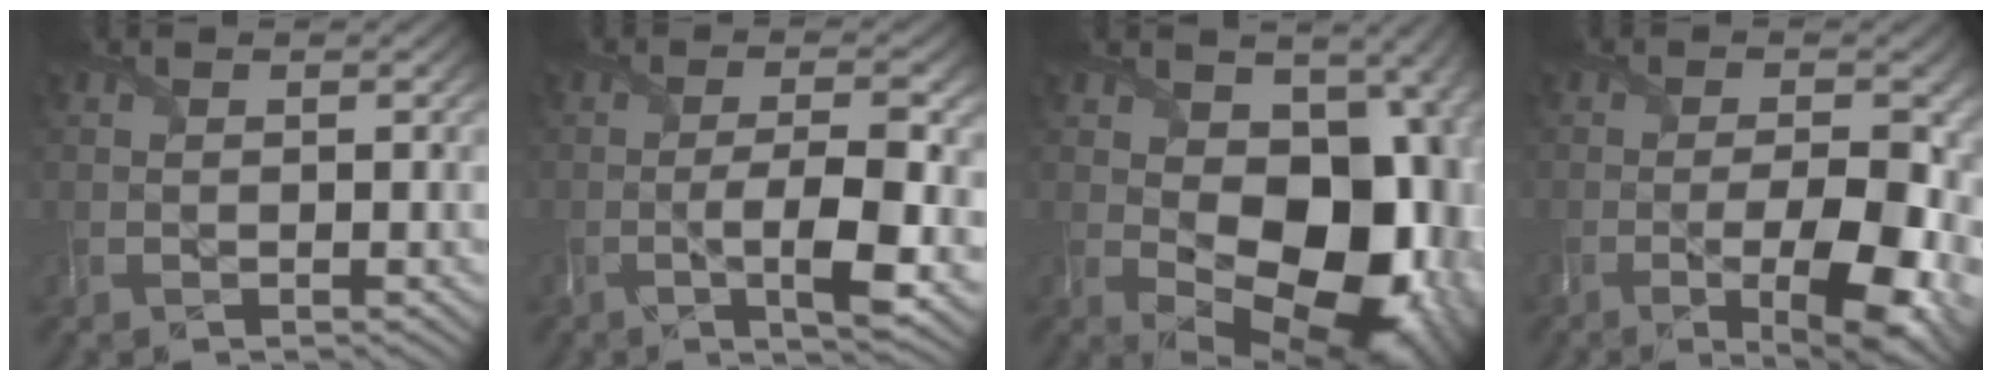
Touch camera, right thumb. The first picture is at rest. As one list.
[{"total": 7.4, "force": [-1.8, 1.8, 6.9], "torque": [-0.116, -0.002, -0.028]}, {"total": 16.9, "force": [0.3, 11.7, 12.2], "torque": [-0.145, -0.036, 0.031]}, {"total": 10.9, "force": [-3.8, 4.0, 9.4], "torque": [-0.126, -0.009, -0.056]}]